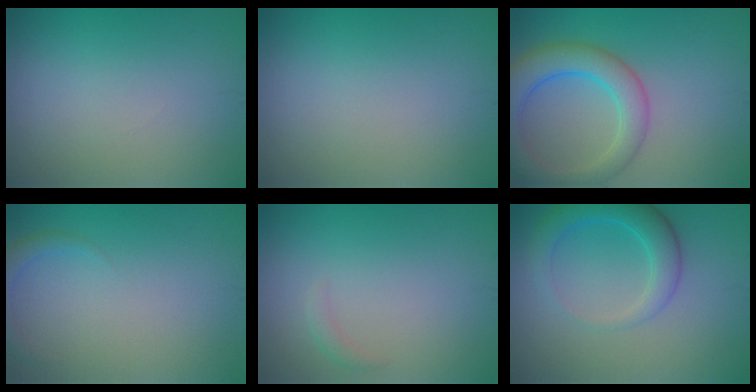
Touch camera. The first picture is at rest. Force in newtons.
{"total": 0.0}
{"total": 5.7, "press": 5.7, "slide": 0.3}
{"total": 1.5, "press": 1.5, "slide": 0.1}
{"total": 0.8, "press": 0.8, "slide": 0.0}
{"total": 3.8, "press": 3.8, "slide": 0.1}